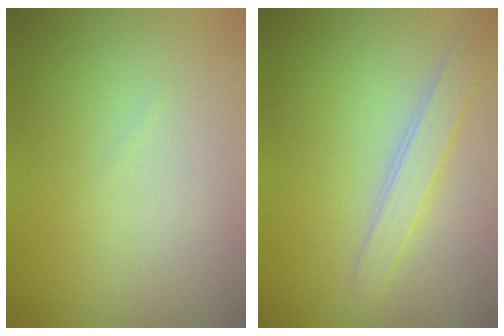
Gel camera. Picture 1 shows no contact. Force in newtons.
{"total": 2.3, "press": 2.3, "slide": 0.1}